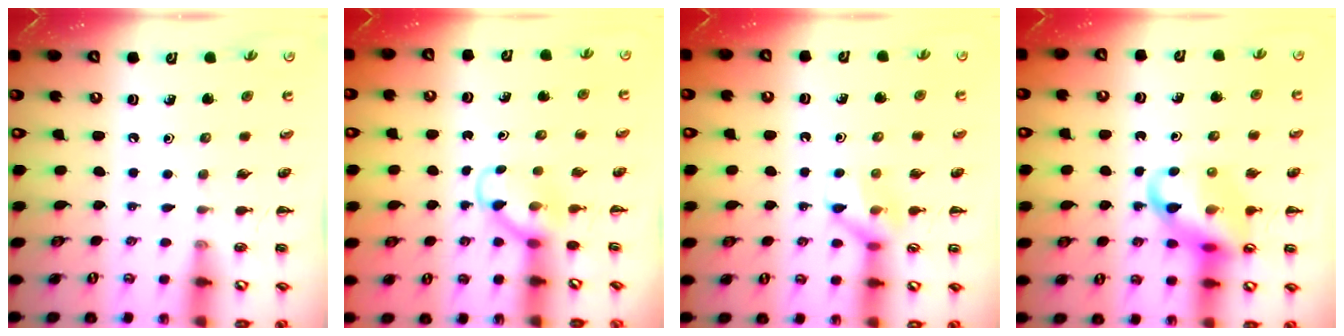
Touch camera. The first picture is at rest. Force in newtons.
{"total": 3.7, "press": 3.6, "slide": 1.1}
{"total": 9.2, "press": 9.2, "slide": 0.7}
{"total": 13.3, "press": 13.1, "slide": 2.1}